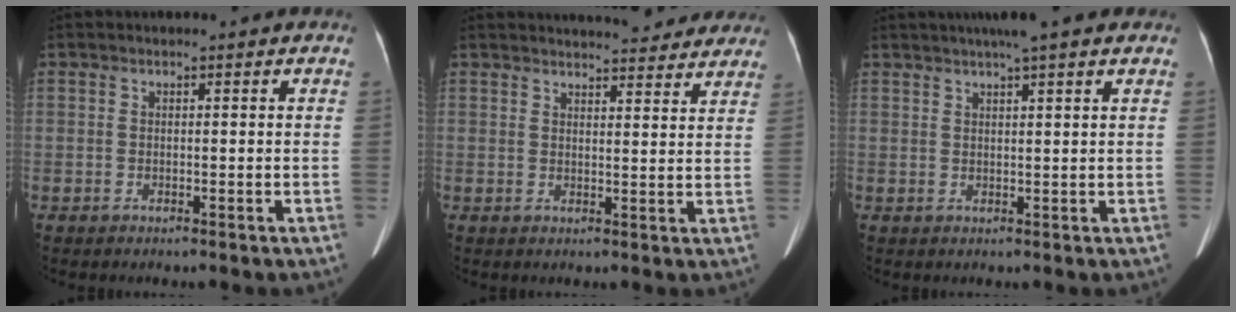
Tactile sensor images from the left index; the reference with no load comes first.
{"total": 15.2, "force": [14.1, 3.1, 4.5], "torque": [-0.039, 0.009, 0.160]}
{"total": 6.9, "force": [5.3, 0.2, 4.4], "torque": [-0.068, 0.026, 0.072]}